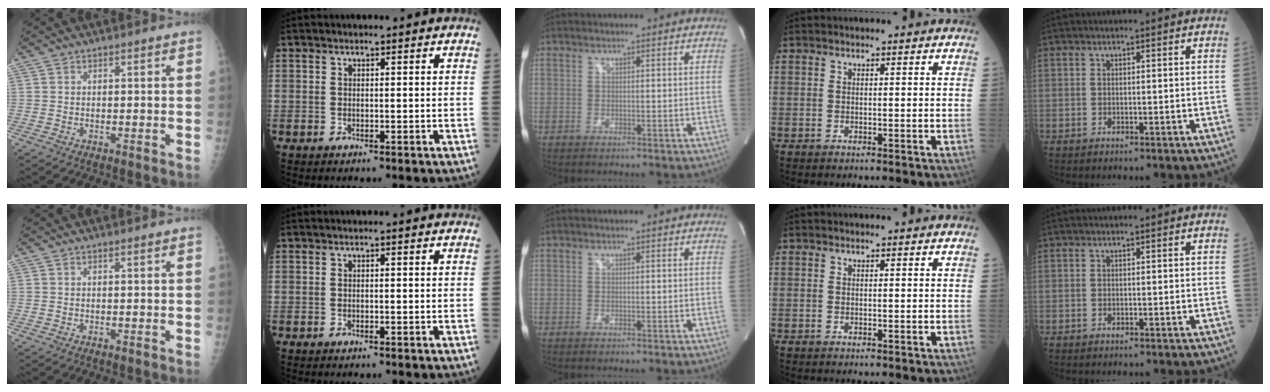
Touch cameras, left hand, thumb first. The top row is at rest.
{}